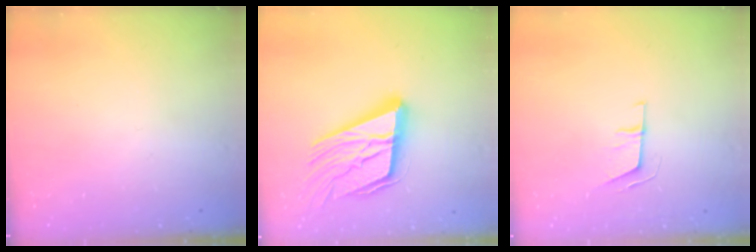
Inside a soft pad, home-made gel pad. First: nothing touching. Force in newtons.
{"total": 23.6, "press": 23.1, "slide": 4.9}
{"total": 6.1, "press": 6.1, "slide": 1.0}